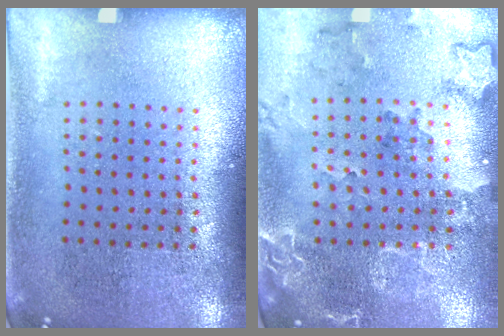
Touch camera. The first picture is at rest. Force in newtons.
{"total": 2.1, "press": 1.9, "slide": 0.9}